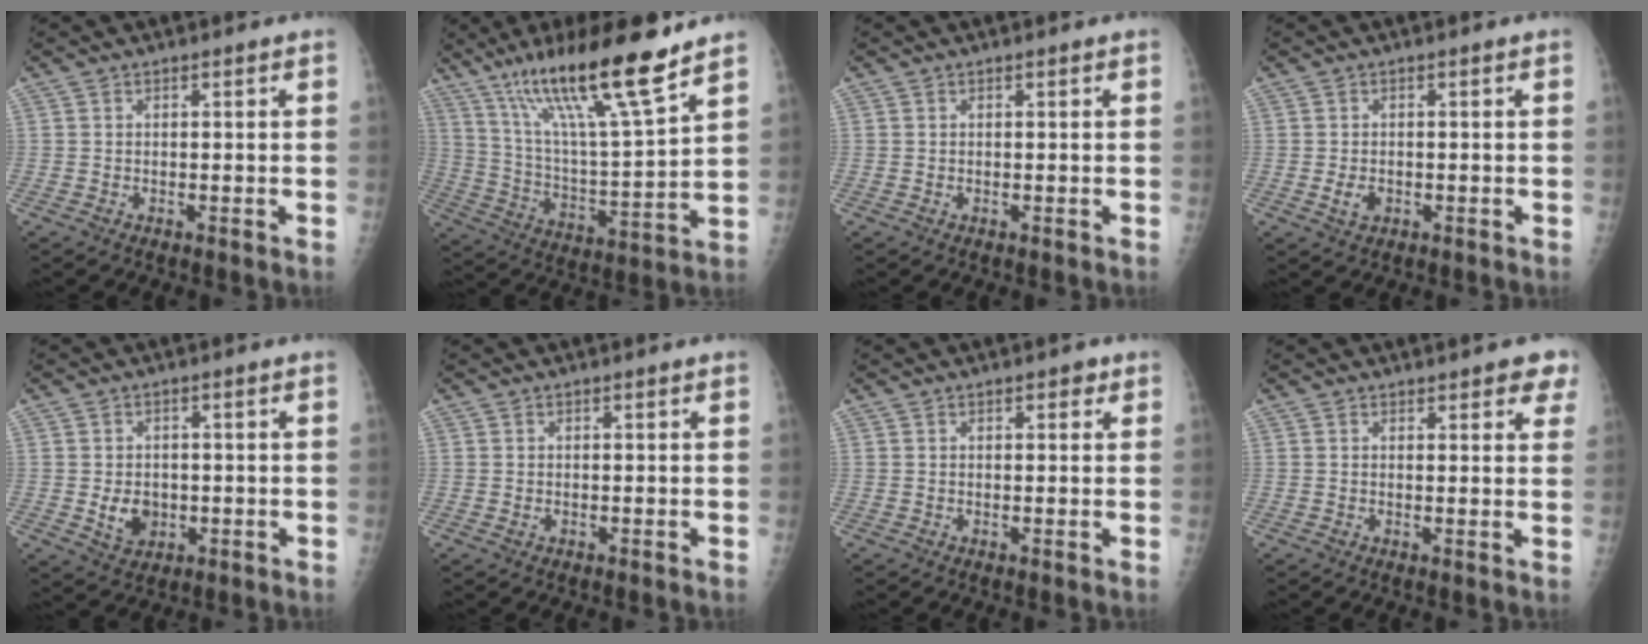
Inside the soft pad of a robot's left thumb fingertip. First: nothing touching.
{"total": 21.2, "force": [14.7, 2.4, 15.1], "torque": [-0.247, -0.066, 0.263]}
{"total": 0.8, "force": [0.4, 0.4, 0.5], "torque": [-0.006, 0.000, 0.006]}
{"total": 2.4, "force": [-0.4, 1.7, 1.7], "torque": [-0.026, -0.001, -0.004]}
{"total": 4.9, "force": [-0.5, 3.9, 2.9], "torque": [-0.030, -0.004, 0.003]}
{"total": 1.1, "force": [0.5, 0.6, 0.8], "torque": [-0.012, 0.000, 0.009]}
{"total": 2.0, "force": [1.2, 1.0, 1.2], "torque": [-0.005, -0.003, 0.013]}
{"total": 5.2, "force": [3.8, 2.0, 2.9], "torque": [-0.002, -0.012, 0.041]}